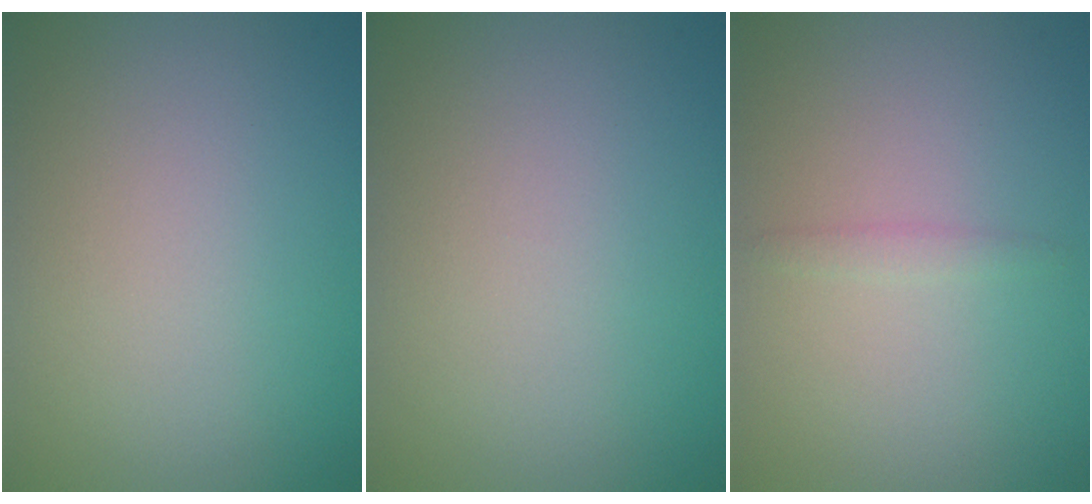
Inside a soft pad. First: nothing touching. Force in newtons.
{"total": 0.0}
{"total": 0.7, "press": 0.7, "slide": 0.0}